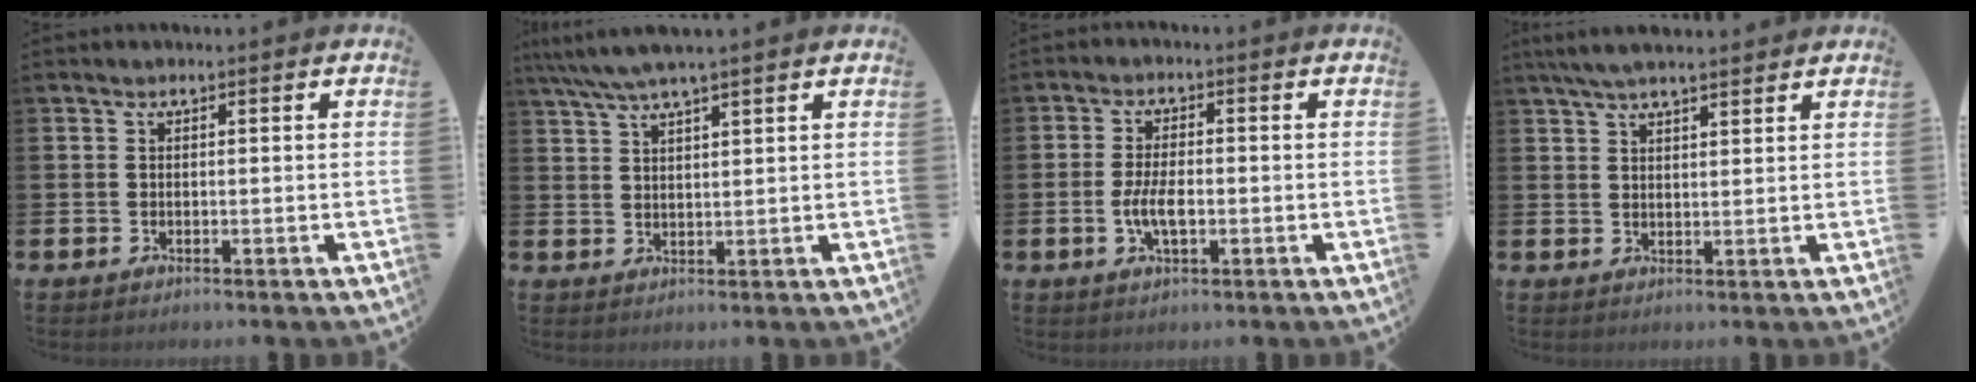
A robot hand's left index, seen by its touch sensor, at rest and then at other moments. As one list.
[{"total": 4.5, "force": [3.9, -0.1, 2.3], "torque": [-0.055, -0.009, 0.071]}, {"total": 4.2, "force": [-0.8, 1.7, 3.7], "torque": [-0.065, -0.001, -0.018]}, {"total": 4.6, "force": [4.1, 0.7, 1.9], "torque": [-0.041, -0.008, 0.074]}]